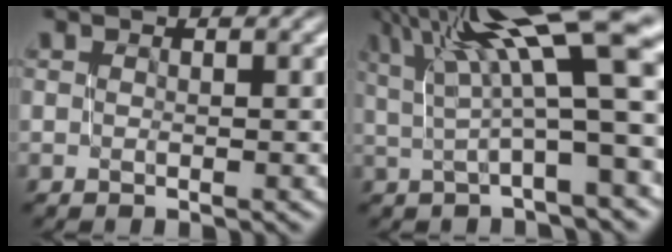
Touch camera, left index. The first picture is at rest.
{"total": 12.3, "force": [4.3, 2.4, 11.2], "torque": [-0.163, 0.020, 0.074]}